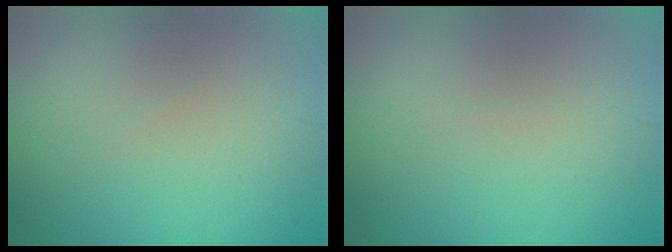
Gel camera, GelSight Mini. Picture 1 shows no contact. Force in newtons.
{"total": 0.0}